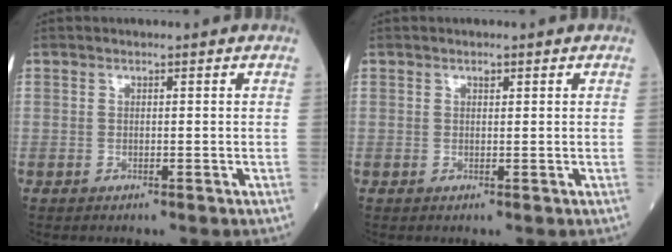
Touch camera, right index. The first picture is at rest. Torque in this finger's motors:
{"motor_torque": [0.06, 0.04, 0.07, 0.02]}